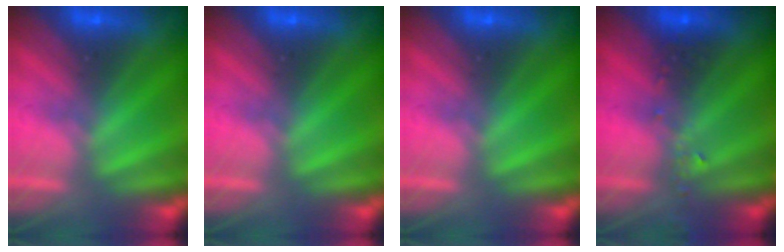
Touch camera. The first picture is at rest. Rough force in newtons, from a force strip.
{"total": 0.0}
{"total": 0.0}
{"total": 2.4}